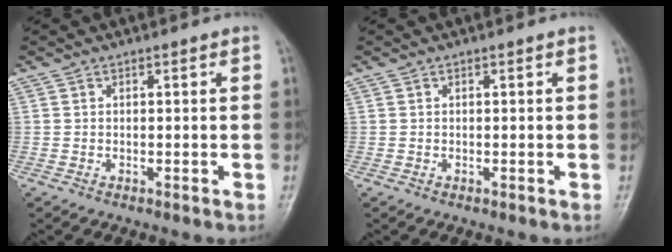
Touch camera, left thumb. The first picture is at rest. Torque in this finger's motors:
{"motor_torque": [-0.24, 0.03, 0.03, 0.00, -0.04]}